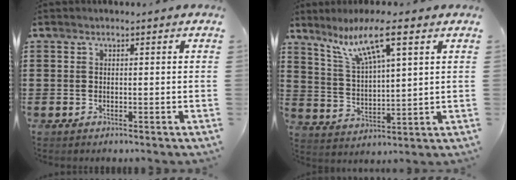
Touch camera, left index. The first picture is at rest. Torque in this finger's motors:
{"motor_torque": [-0.05, 0.06, -0.01, 0.03]}